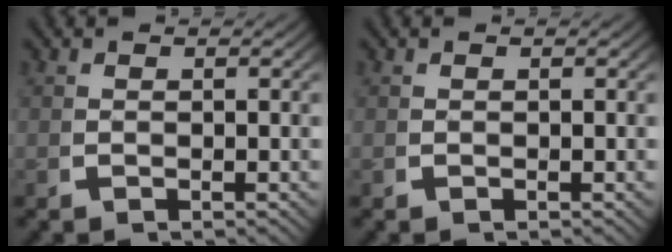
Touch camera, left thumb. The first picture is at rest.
{"total": 0.0}